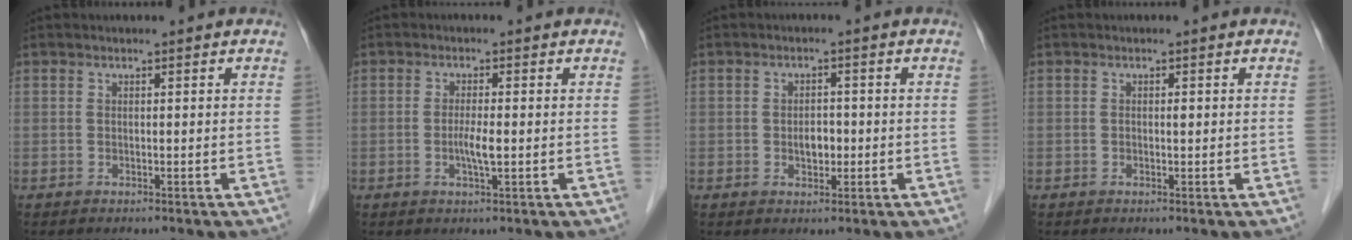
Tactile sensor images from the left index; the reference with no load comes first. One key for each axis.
{"total": 2.6, "fx": -0.5, "fy": 0.4, "fz": 2.6, "tx": -0.045, "ty": -0.005, "tz": -0.008}
{"total": 2.7, "fx": -0.6, "fy": 1.8, "fz": 1.9, "tx": -0.024, "ty": 0.000, "tz": -0.005}
{"total": 0.5, "fx": -0.1, "fy": 0.3, "fz": 0.5, "tx": -0.004, "ty": -0.004, "tz": -0.003}